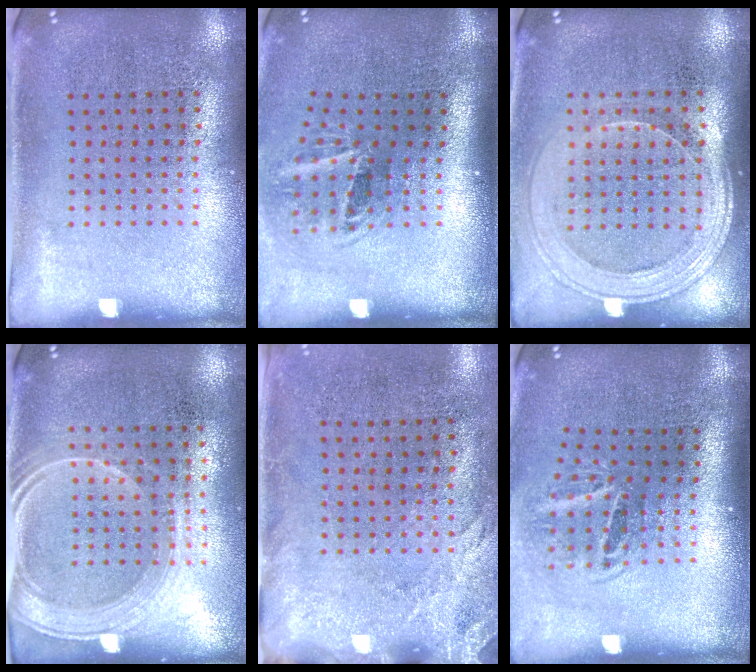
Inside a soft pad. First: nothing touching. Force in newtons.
{"total": 2.0, "press": 1.1, "slide": 1.6}
{"total": 1.8, "press": 1.6, "slide": 0.7}
{"total": 1.6, "press": 1.4, "slide": 0.8}
{"total": 2.7, "press": 2.1, "slide": 1.6}
{"total": 1.8, "press": 1.2, "slide": 1.3}